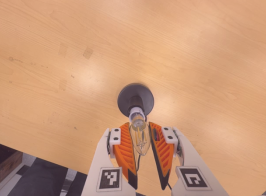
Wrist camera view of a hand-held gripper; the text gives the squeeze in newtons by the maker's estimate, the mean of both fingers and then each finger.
{"total": 13.7, "left": 15.5, "right": 11.9}